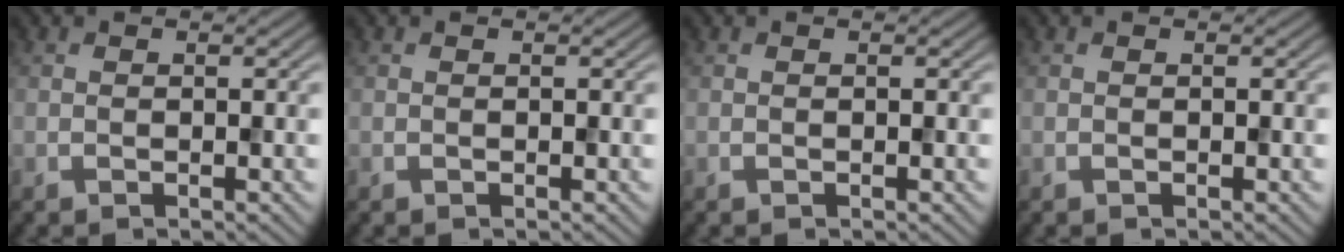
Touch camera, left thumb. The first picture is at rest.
{"total": 0.0}
{"total": 0.0}
{"total": 0.0}